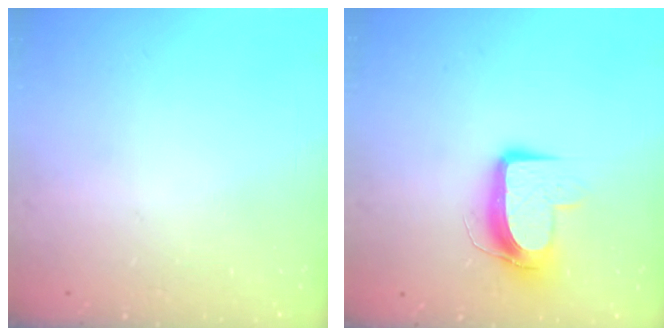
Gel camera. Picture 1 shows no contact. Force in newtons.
{"total": 10.4, "press": 10.4, "slide": 0.6}